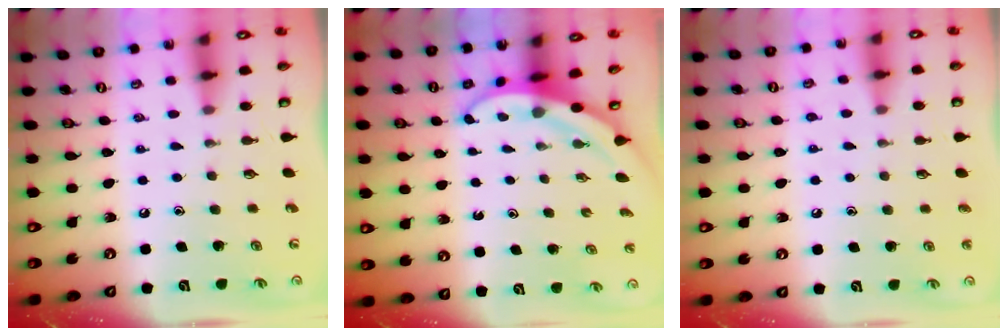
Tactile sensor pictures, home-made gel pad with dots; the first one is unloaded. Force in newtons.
{"total": 3.3, "press": 3.3, "slide": 0.1}
{"total": 4.1, "press": 4.1, "slide": 0.5}